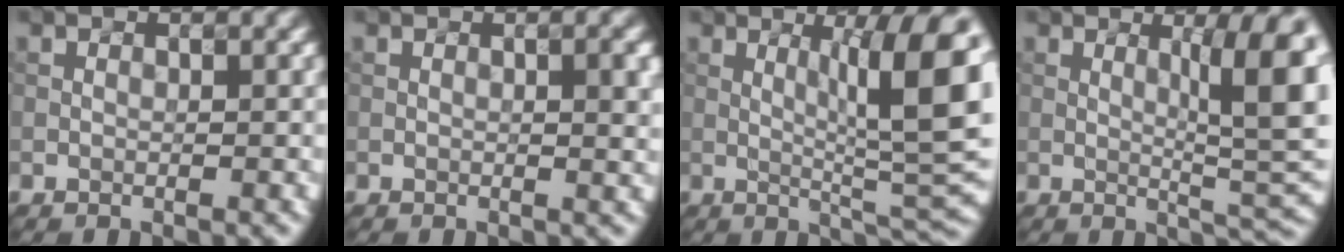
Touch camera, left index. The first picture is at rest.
{"total": 2.8, "force": [0.4, 0.7, 2.7], "torque": [-0.028, 0.007, 0.009]}
{"total": 9.2, "force": [1.6, 1.5, 8.9], "torque": [-0.123, 0.000, 0.038]}
{"total": 7.5, "force": [1.5, 1.4, 7.2], "torque": [-0.095, -0.004, 0.033]}